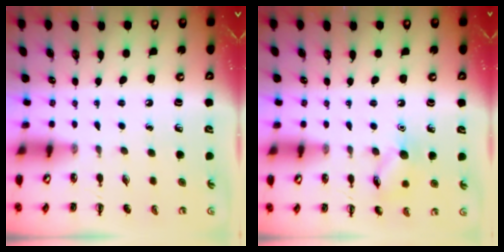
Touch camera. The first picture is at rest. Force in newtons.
{"total": 8.8, "press": 8.8, "slide": 1.1}